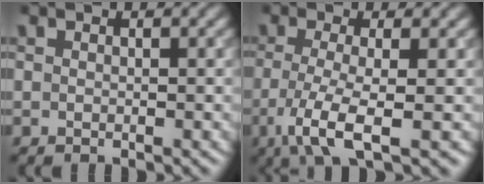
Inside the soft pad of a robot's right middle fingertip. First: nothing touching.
{"total": 5.5, "force": [-1.8, 1.4, 5.0], "torque": [-0.098, -0.015, -0.039]}